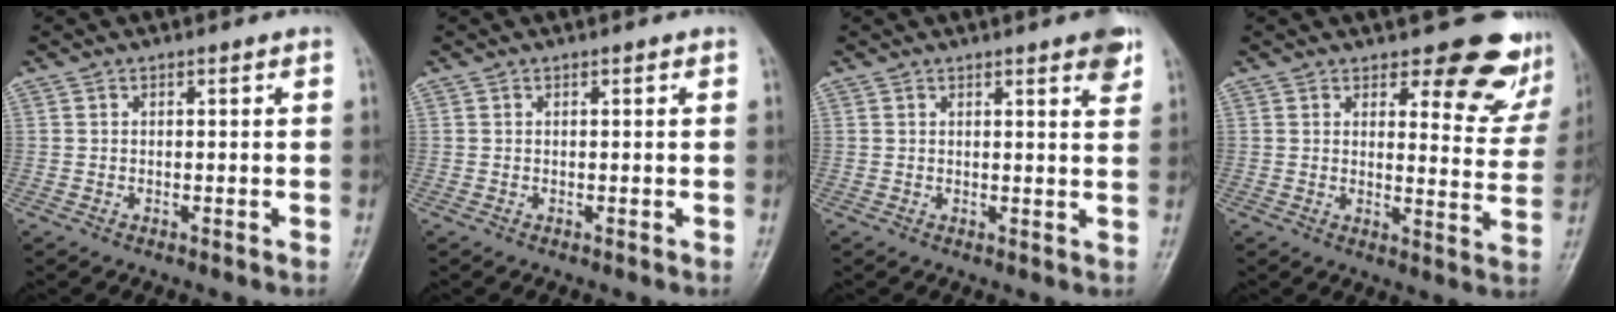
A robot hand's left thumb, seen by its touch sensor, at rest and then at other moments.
{"total": 0.0}
{"total": 4.3, "force": [2.6, 0.8, 3.3], "torque": [-0.033, -0.011, 0.029]}
{"total": 12.9, "force": [10.4, 5.0, 5.7], "torque": [-0.021, -0.081, 0.109]}